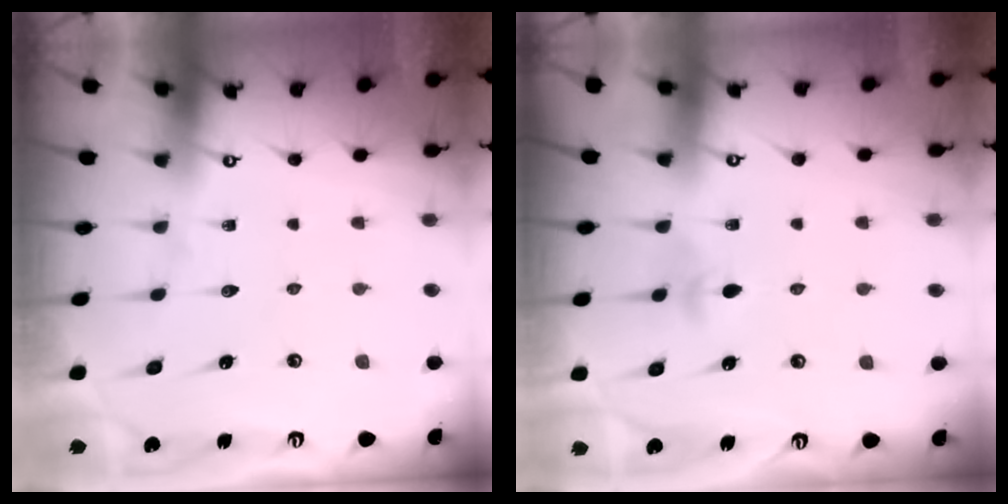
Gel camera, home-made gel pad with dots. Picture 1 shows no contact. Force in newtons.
{"total": 3.9, "press": 3.8, "slide": 0.7}